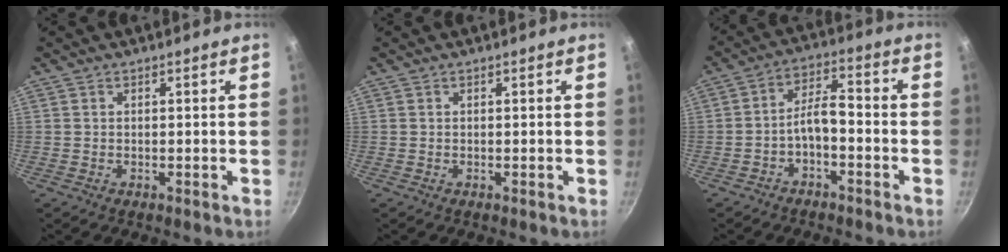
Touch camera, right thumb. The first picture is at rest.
{"total": 0.0}
{"total": 5.9, "force": [-2.8, 2.6, 4.6], "torque": [-0.079, 0.047, -0.050]}